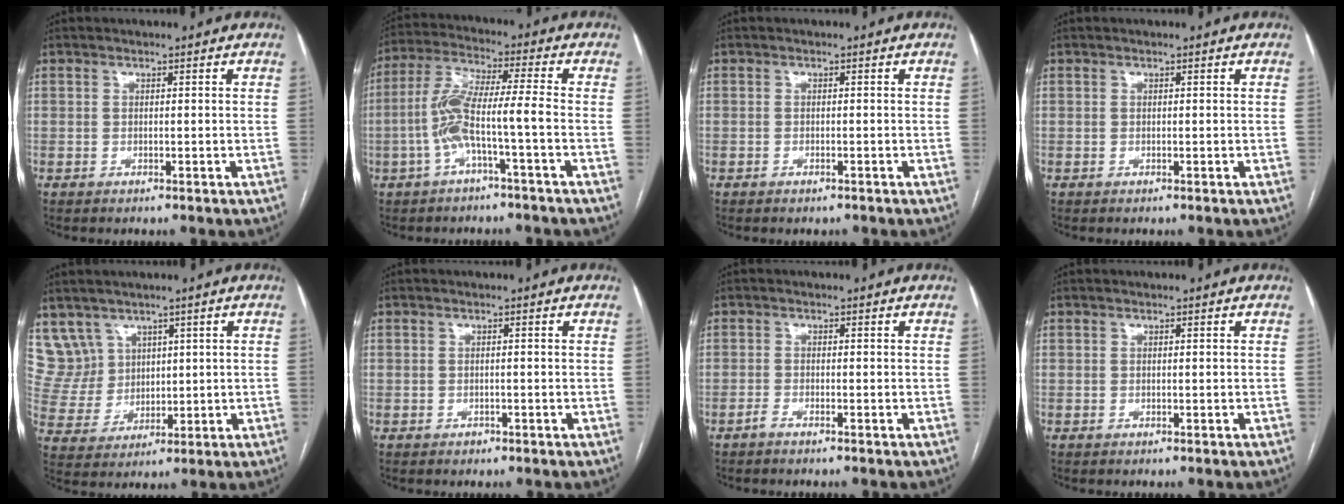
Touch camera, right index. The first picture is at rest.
{"total": 8.5, "force": [-2.6, 0.2, 8.1], "torque": [-0.172, 0.024, -0.054]}
{"total": 0.7, "force": [-0.5, 0.2, 0.3], "torque": [-0.010, -0.001, -0.004]}
{"total": 0.0}
{"total": 7.3, "force": [4.6, 5.6, -0.1], "torque": [-0.006, 0.024, 0.109]}
{"total": 0.7, "force": [-0.5, 0.5, 0.1], "torque": [-0.003, 0.002, -0.007]}
{"total": 1.0, "force": [-0.8, -0.1, 0.5], "torque": [-0.008, 0.001, -0.017]}
{"total": 0.0}